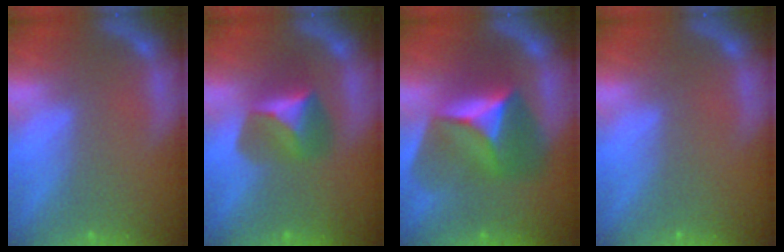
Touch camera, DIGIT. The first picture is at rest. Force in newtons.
{"total": 4.4}
{"total": 8.5}
{"total": 0.0}